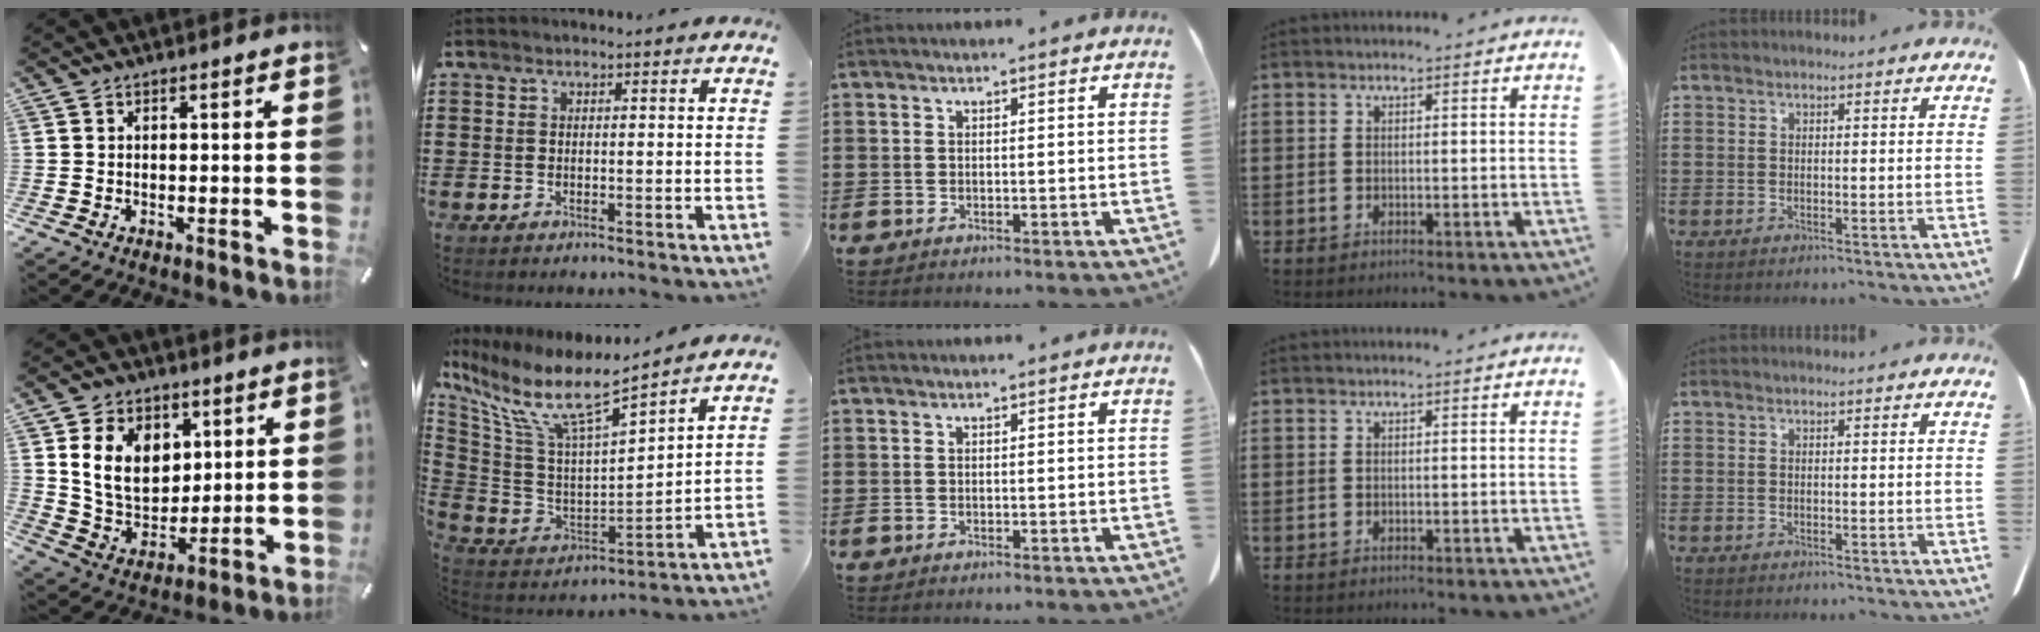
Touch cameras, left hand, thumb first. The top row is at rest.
{"thumb": {"total": 13.2, "force": [4.4, 10.5, 6.6], "torque": [-0.135, -0.014, 0.084]}, "index": {"total": 10.2, "force": [7.0, 1.5, 7.3], "torque": [-0.167, -0.051, 0.114]}}